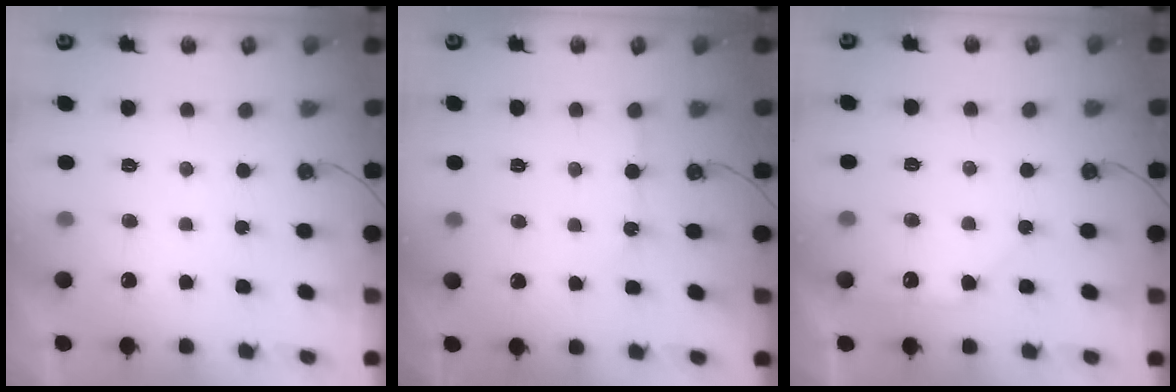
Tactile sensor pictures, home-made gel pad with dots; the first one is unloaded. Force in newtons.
{"total": 3.2, "press": 3.2, "slide": 0.4}
{"total": 6.7, "press": 6.7, "slide": 0.9}